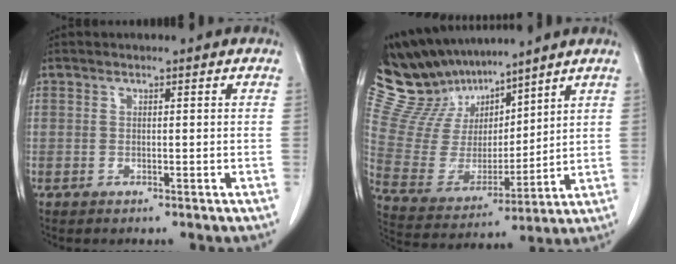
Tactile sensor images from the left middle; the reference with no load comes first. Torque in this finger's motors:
{"motor_torque": [0.43, -0.52, -0.07, -0.10]}